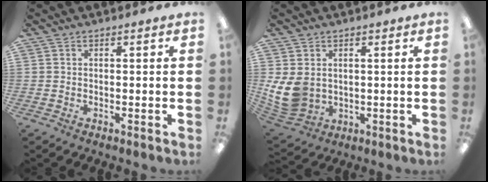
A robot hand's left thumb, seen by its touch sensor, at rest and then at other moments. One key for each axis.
{"total": 10.2, "fx": 1.4, "fy": 8.6, "fz": 5.3, "tx": -0.126, "ty": -0.007, "tz": 0.030}